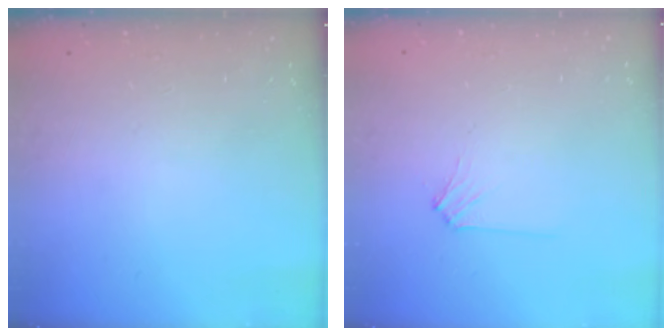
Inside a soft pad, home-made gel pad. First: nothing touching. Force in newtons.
{"total": 2.4, "press": 2.4, "slide": 0.5}